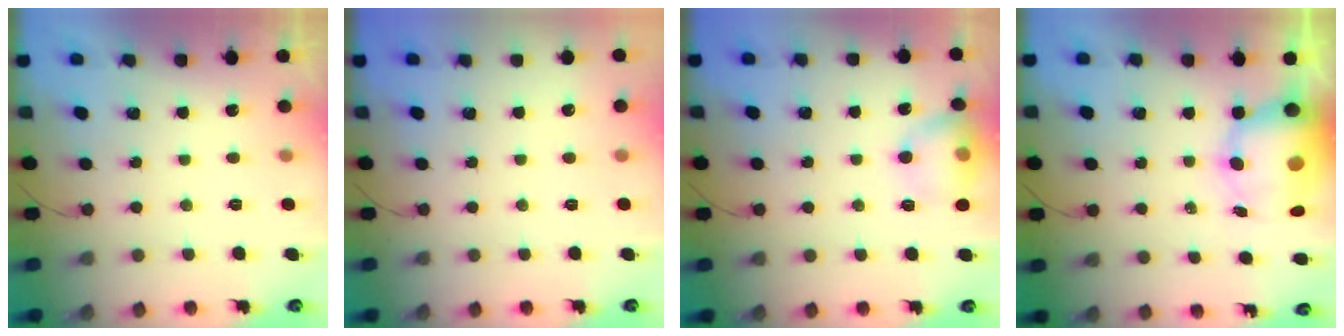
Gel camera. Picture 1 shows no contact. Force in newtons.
{"total": 0.0}
{"total": 11.2, "press": 11.0, "slide": 1.6}
{"total": 11.4, "press": 11.0, "slide": 3.0}